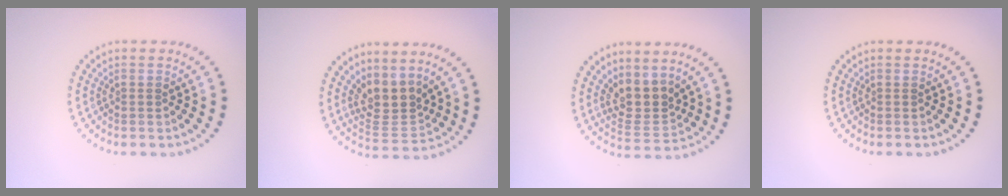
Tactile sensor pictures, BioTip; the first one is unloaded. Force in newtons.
{"total": 3.4, "press": 2.5, "slide": 2.3}
{"total": 3.2, "press": 2.5, "slide": 2.0}
{"total": 0.0}